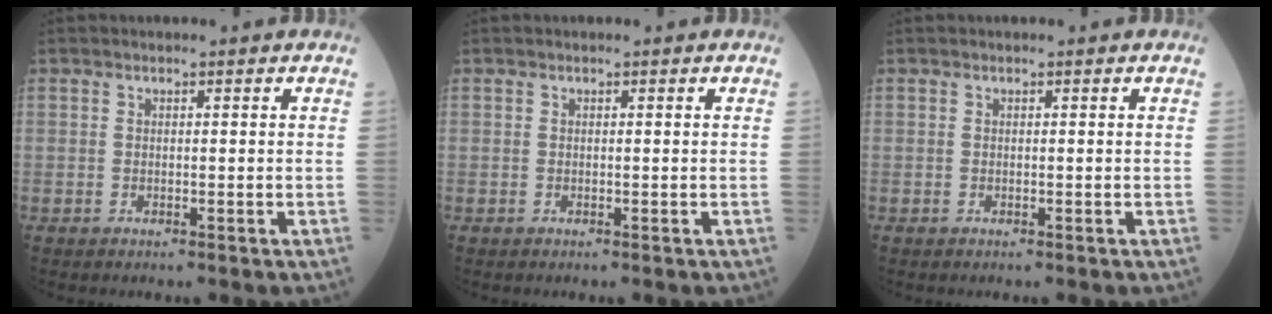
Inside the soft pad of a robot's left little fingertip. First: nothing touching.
{"total": 0.0}
{"total": 0.0}